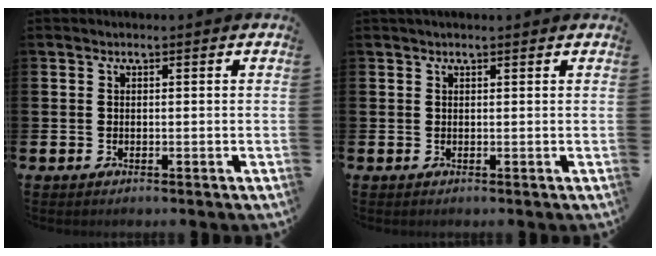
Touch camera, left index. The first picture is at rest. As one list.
[{"total": 0.6, "force": [0.5, 0.0, 0.3], "torque": [-0.002, -0.001, 0.008]}]